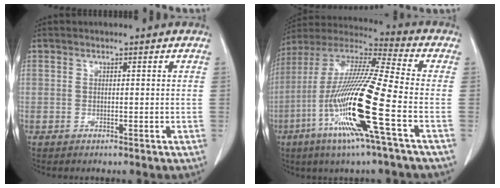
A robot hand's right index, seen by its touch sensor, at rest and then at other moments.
{"total": 19.5, "force": [-6.4, -0.2, 18.4], "torque": [-0.381, -0.024, -0.133]}